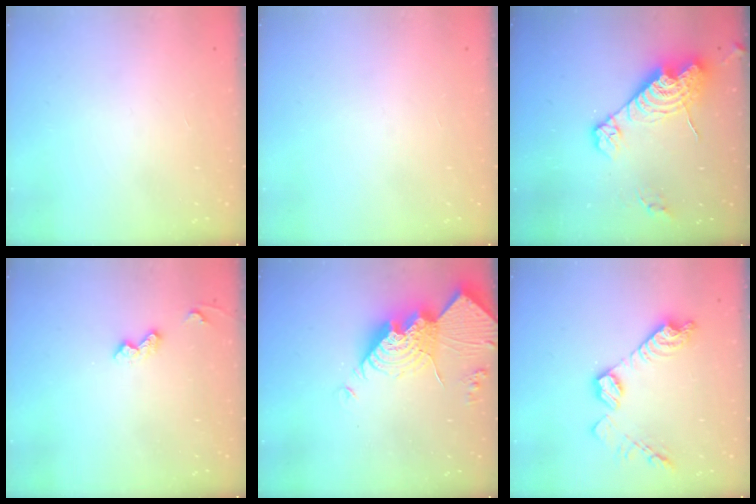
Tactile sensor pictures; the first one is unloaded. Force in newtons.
{"total": 0.0}
{"total": 16.2, "press": 16.1, "slide": 1.3}
{"total": 4.4, "press": 4.3, "slide": 0.7}
{"total": 18.0, "press": 17.9, "slide": 1.5}
{"total": 14.1, "press": 14.1, "slide": 0.8}